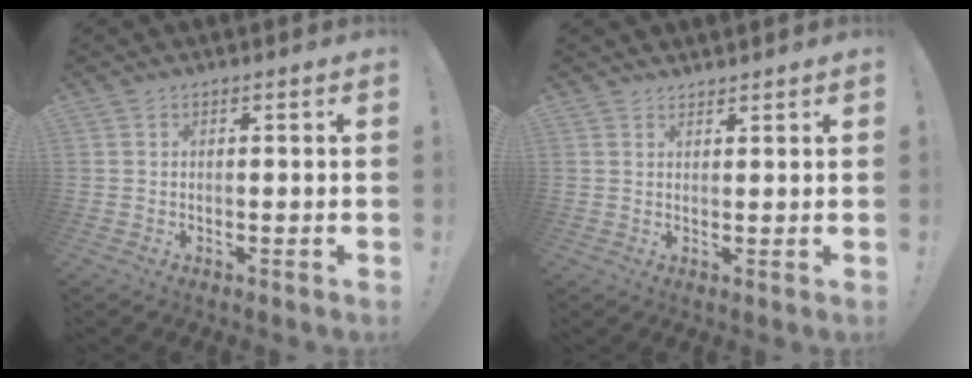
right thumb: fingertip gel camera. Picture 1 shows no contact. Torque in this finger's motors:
{"motor_torque": [0.21, 0.18, -0.07, 0.05, 0.02]}